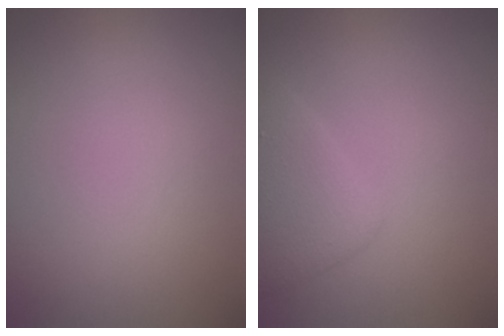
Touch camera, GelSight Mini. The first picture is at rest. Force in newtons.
{"total": 3.2, "press": 3.2, "slide": 0.1}